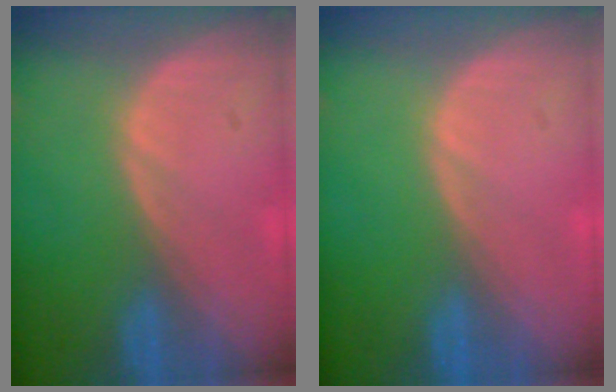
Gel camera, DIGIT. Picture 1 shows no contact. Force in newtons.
{"total": 0.0}